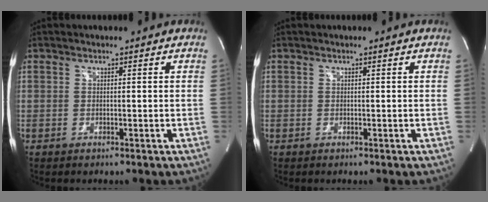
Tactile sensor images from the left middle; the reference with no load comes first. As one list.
[{"total": 0.0}]